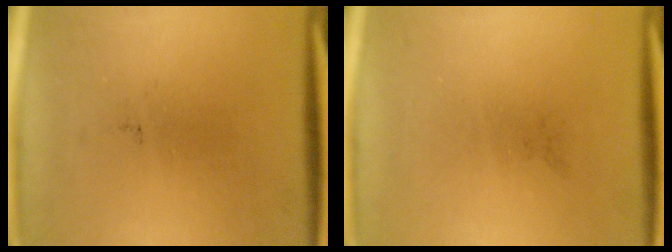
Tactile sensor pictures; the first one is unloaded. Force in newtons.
{"total": 0.0}